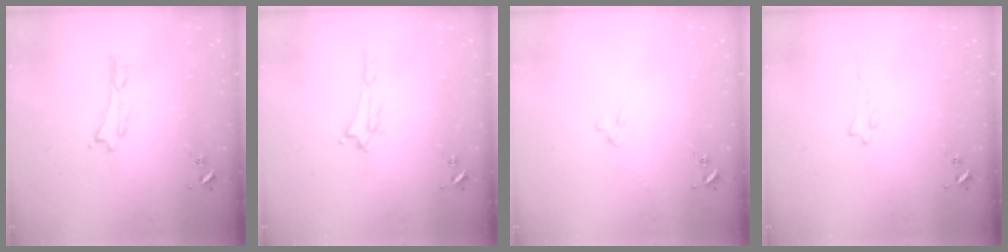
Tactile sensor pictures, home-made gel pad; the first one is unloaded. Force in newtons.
{"total": 1.3, "press": 1.3, "slide": 0.2}
{"total": 2.4, "press": 2.4, "slide": 0.3}
{"total": 0.6, "press": 0.6, "slide": 0.1}